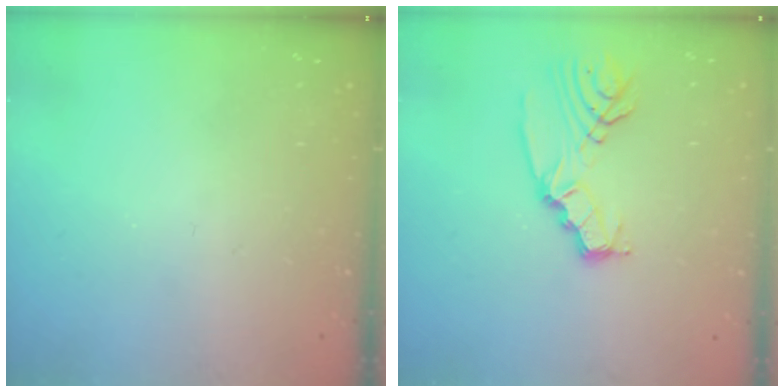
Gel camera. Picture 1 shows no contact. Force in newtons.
{"total": 8.6, "press": 8.5, "slide": 0.5}